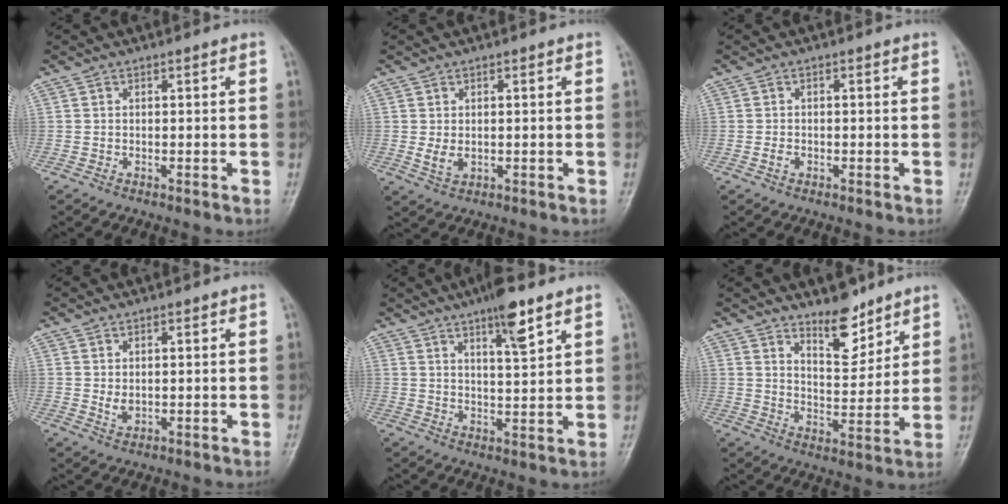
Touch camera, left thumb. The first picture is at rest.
{"total": 2.9, "force": [0.1, 2.0, 2.1], "torque": [-0.036, -0.009, 0.006]}
{"total": 1.3, "force": [-0.5, 1.0, 0.8], "torque": [-0.012, 0.002, -0.011]}
{"total": 2.2, "force": [0.4, 1.5, 1.5], "torque": [-0.022, -0.007, 0.012]}
{"total": 8.0, "force": [5.0, 1.5, 6.0], "torque": [-0.091, -0.027, 0.082]}
{"total": 8.6, "force": [6.5, 3.5, 4.3], "torque": [-0.044, -0.056, 0.111]}